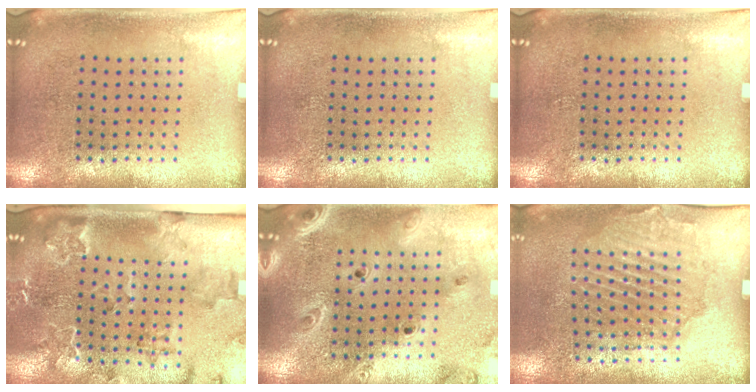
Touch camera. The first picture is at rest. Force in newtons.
{"total": 0.0}
{"total": 0.0}
{"total": 2.3, "press": 2.3, "slide": 0.1}
{"total": 2.7, "press": 2.3, "slide": 1.4}
{"total": 1.6, "press": 1.4, "slide": 0.7}